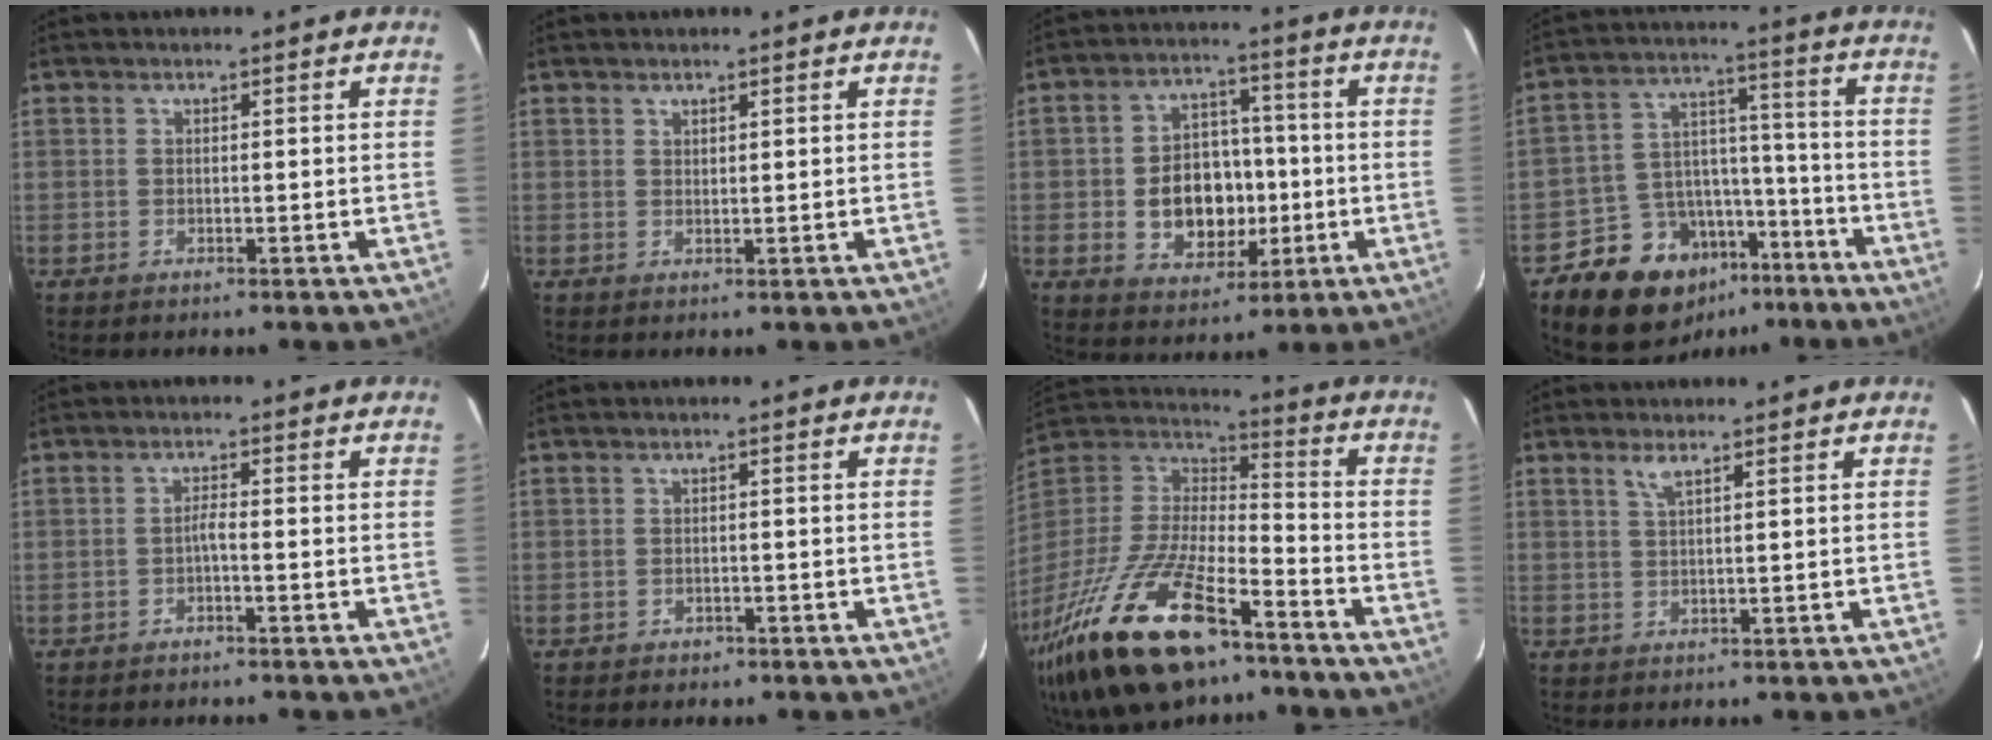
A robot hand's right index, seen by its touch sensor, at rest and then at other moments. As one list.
[{"total": 0.9, "force": [0.8, 0.3, 0.3], "torque": [-0.005, 0.001, 0.015]}, {"total": 11.9, "force": [-1.9, 9.1, 7.4], "torque": [-0.157, 0.018, -0.012]}, {"total": 15.8, "force": [-9.9, 11.1, 5.3], "torque": [-0.114, 0.058, -0.135]}, {"total": 1.2, "force": [-0.8, -0.1, 0.9], "torque": [-0.018, 0.004, -0.014]}, {"total": 1.7, "force": [-1.1, 1.3, 0.3], "torque": [-0.008, 0.004, -0.013]}, {"total": 29.4, "force": [-18.4, 11.3, 19.9], "torque": [-0.415, -0.042, -0.318]}, {"total": 1.9, "force": [1.2, -0.1, 1.4], "torque": [-0.030, 0.001, 0.023]}]